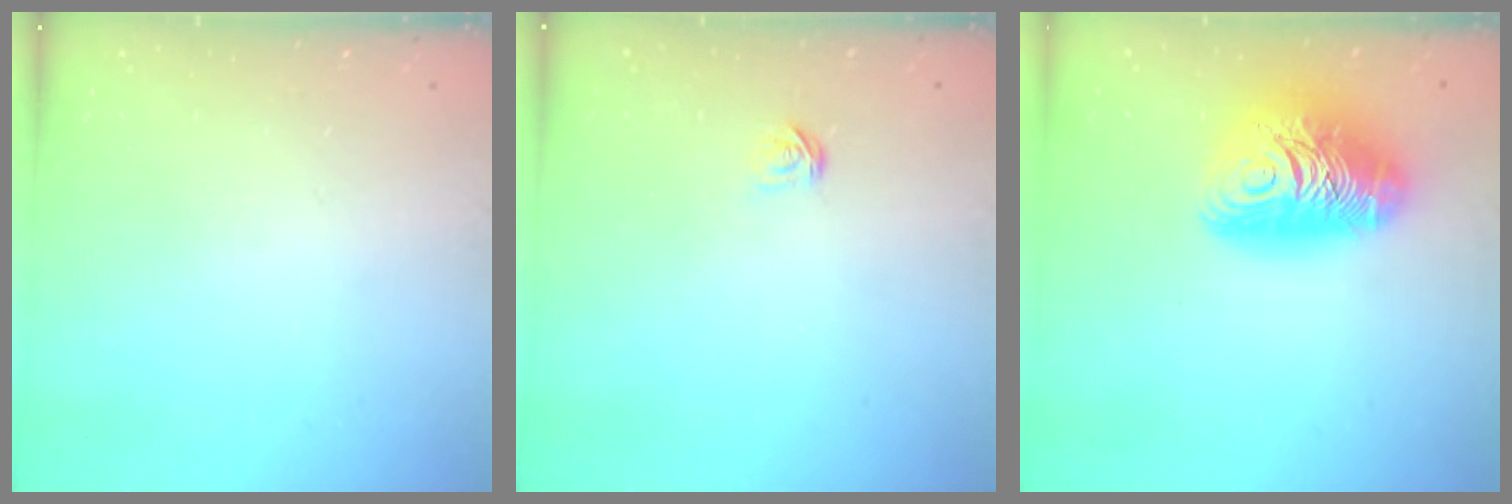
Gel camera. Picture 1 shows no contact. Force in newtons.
{"total": 2.1, "press": 2.1, "slide": 0.1}
{"total": 18.0, "press": 17.9, "slide": 1.4}